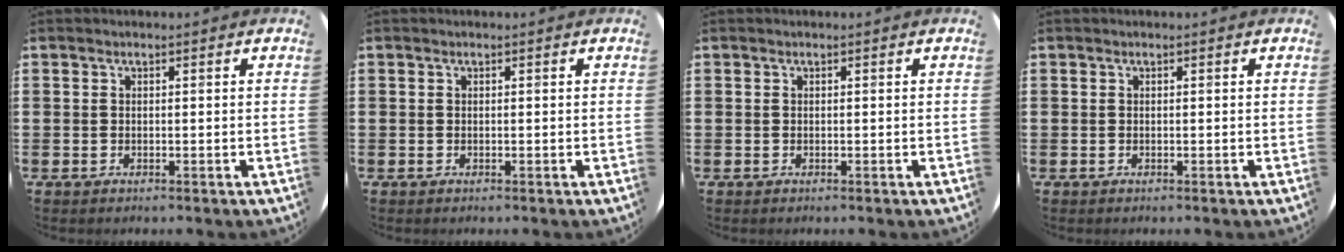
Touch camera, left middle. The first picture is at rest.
{"total": 0.0}
{"total": 0.0}
{"total": 0.0}